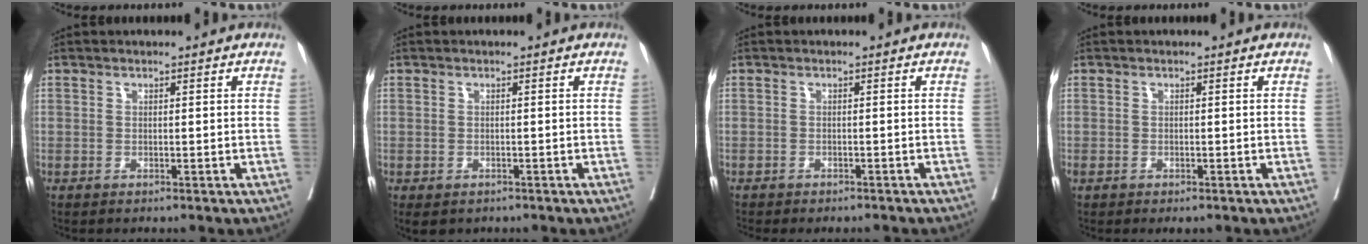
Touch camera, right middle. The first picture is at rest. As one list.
[{"total": 2.5, "force": [-1.7, 1.6, 0.9], "torque": [-0.013, -0.004, -0.020]}, {"total": 4.0, "force": [-3.7, 0.9, 1.4], "torque": [-0.017, -0.004, -0.047]}, {"total": 1.6, "force": [-1.1, 0.8, 0.8], "torque": [-0.011, -0.004, -0.014]}]